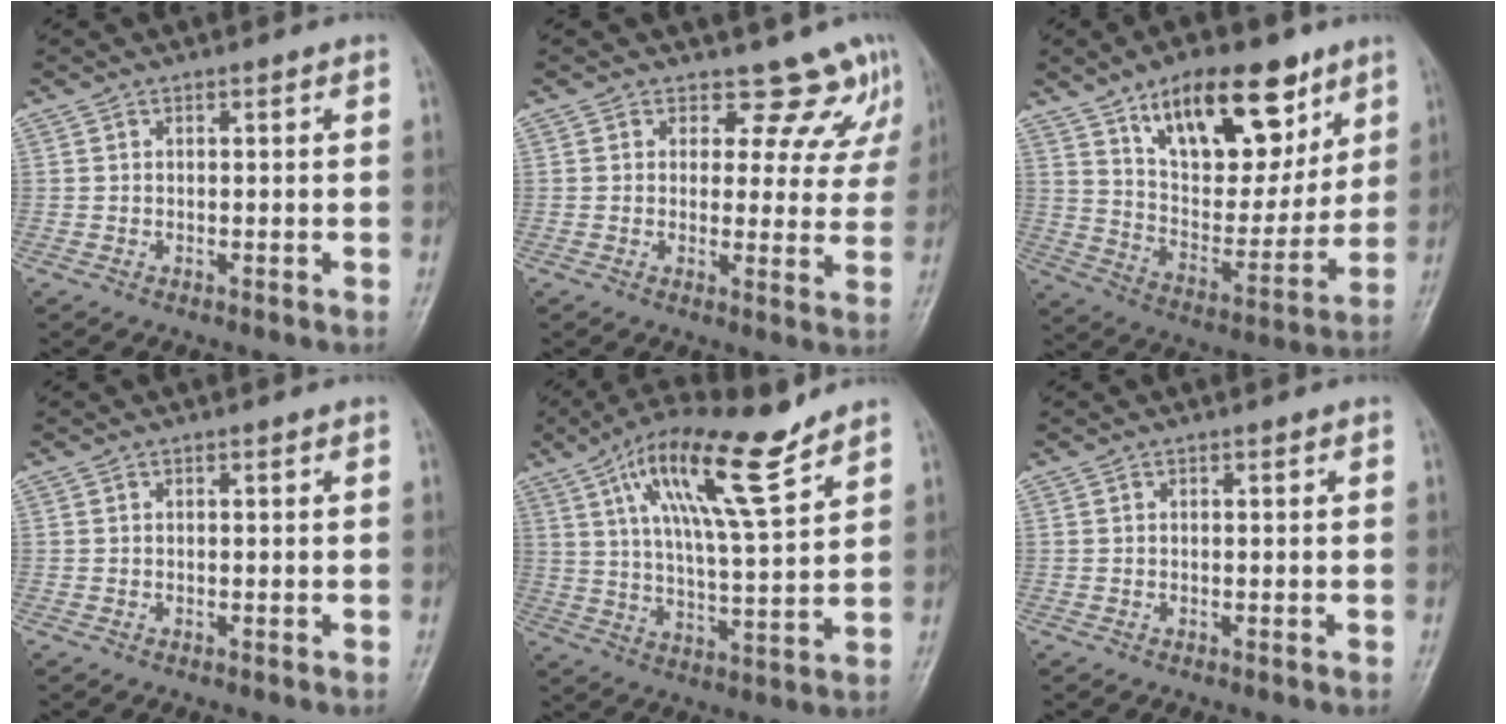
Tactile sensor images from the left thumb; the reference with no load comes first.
{"total": 8.2, "force": [6.9, 4.4, 1.1], "torque": [0.033, -0.040, 0.061]}
{"total": 21.7, "force": [12.1, 10.6, 14.5], "torque": [-0.169, -0.051, 0.206]}
{"total": 0.0}
{"total": 16.0, "force": [9.9, 3.3, 12.1], "torque": [-0.204, -0.041, 0.178]}
{"total": 0.0}